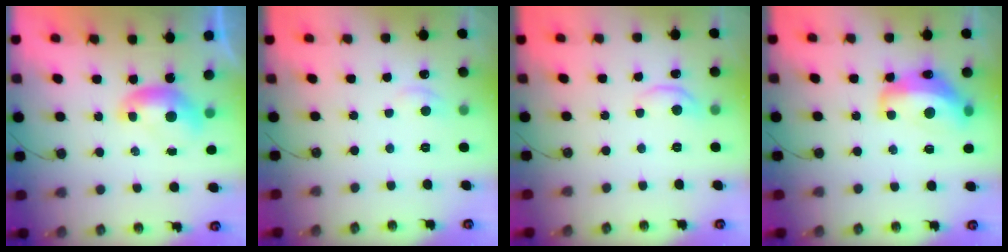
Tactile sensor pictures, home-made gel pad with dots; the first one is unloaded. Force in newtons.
{"total": 1.0, "press": 0.5, "slide": 0.9}
{"total": 4.0, "press": 4.0, "slide": 0.4}
{"total": 9.5, "press": 9.4, "slide": 0.9}